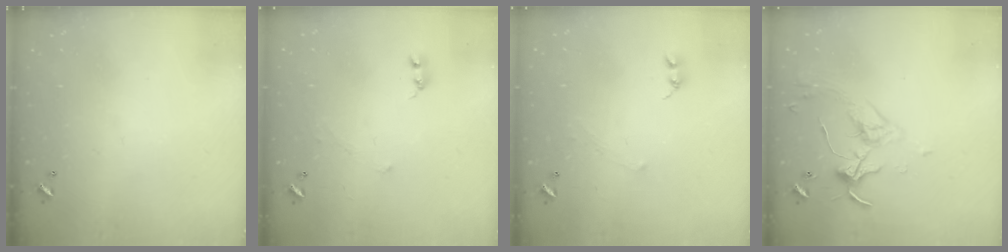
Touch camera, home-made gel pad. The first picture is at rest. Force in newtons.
{"total": 0.0}
{"total": 0.6, "press": 0.3, "slide": 0.5}
{"total": 3.3, "press": 3.2, "slide": 0.7}